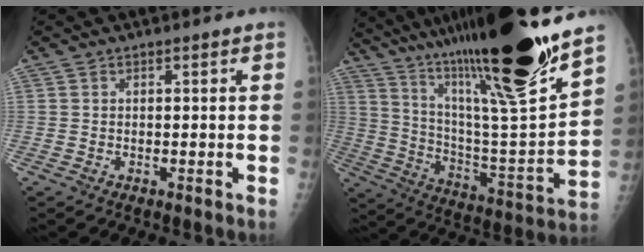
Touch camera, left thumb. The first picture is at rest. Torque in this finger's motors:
{"motor_torque": [3.52, 1.49, 1.78, -0.99, 0.53]}